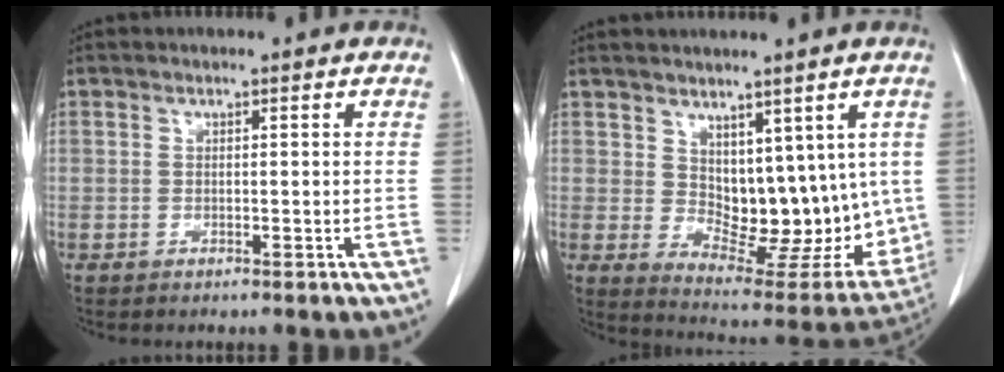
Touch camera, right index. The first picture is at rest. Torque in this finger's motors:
{"motor_torque": [0.34, 0.21, 0.19, 0.04]}